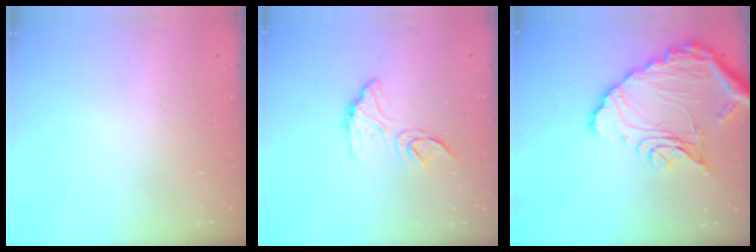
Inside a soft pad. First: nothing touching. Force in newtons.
{"total": 11.4, "press": 11.3, "slide": 0.7}
{"total": 16.8, "press": 16.7, "slide": 1.6}